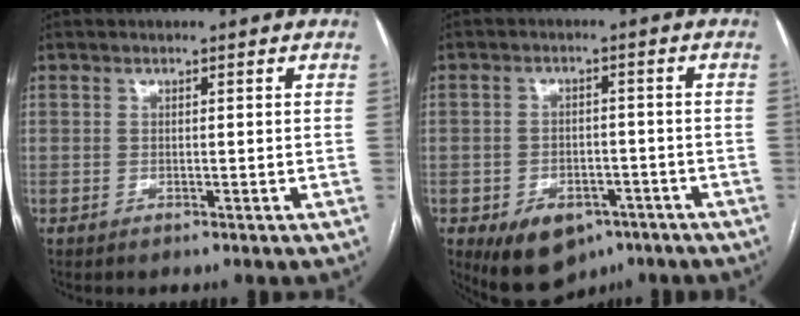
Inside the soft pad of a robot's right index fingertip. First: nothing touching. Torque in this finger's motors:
{"motor_torque": [1.04, -1.10, 0.28, 0.02]}